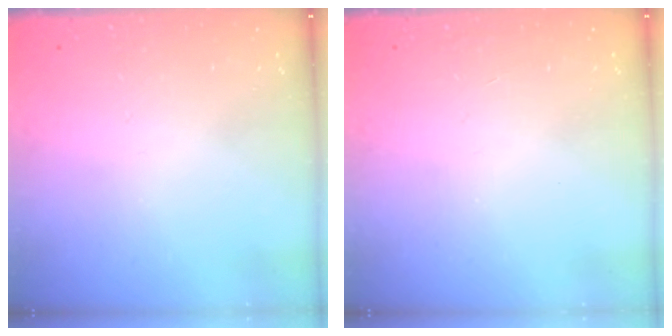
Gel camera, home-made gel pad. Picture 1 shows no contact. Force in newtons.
{"total": 0.0}